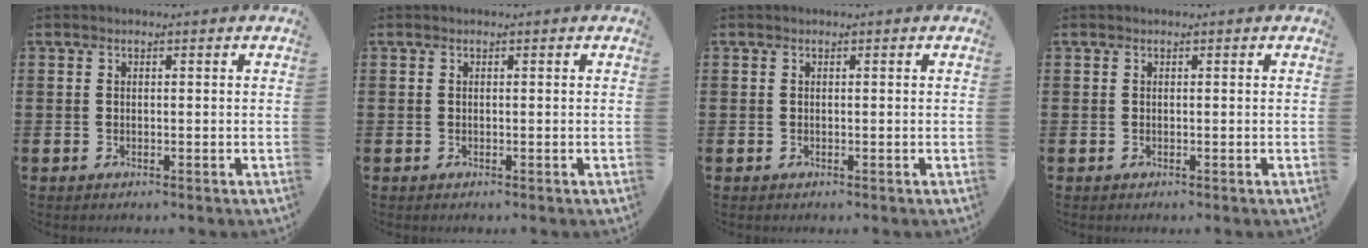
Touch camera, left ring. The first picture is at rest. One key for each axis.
{"total": 0.0}
{"total": 0.0}
{"total": 0.0}